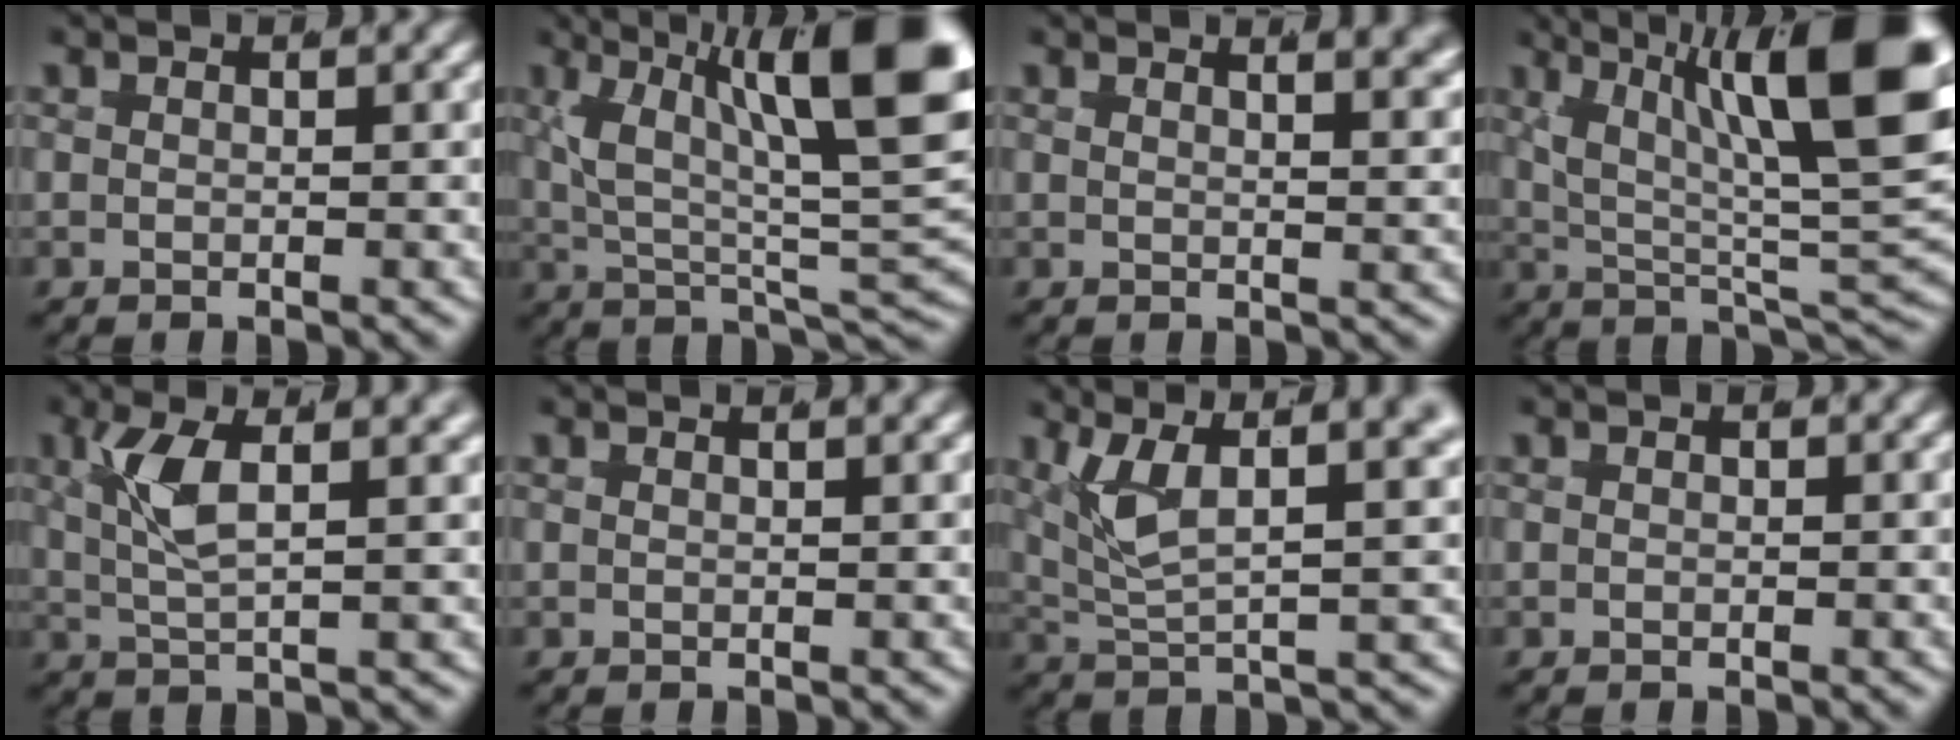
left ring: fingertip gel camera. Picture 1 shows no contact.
{"total": 15.3, "force": [2.1, 7.3, 13.3], "torque": [-0.175, -0.008, 0.030]}
{"total": 4.8, "force": [3.2, 1.9, 3.0], "torque": [-0.023, 0.016, 0.035]}
{"total": 15.5, "force": [3.1, 7.1, 13.4], "torque": [-0.175, -0.008, 0.044]}
{"total": 4.1, "force": [1.0, 1.3, 3.8], "torque": [-0.088, -0.004, 0.019]}
{"total": 0.8, "force": [0.6, 0.1, 0.5], "torque": [-0.005, 0.002, 0.008]}
{"total": 6.9, "force": [2.0, 3.4, 5.7], "torque": [-0.114, -0.002, 0.027]}
{"total": 0.0}